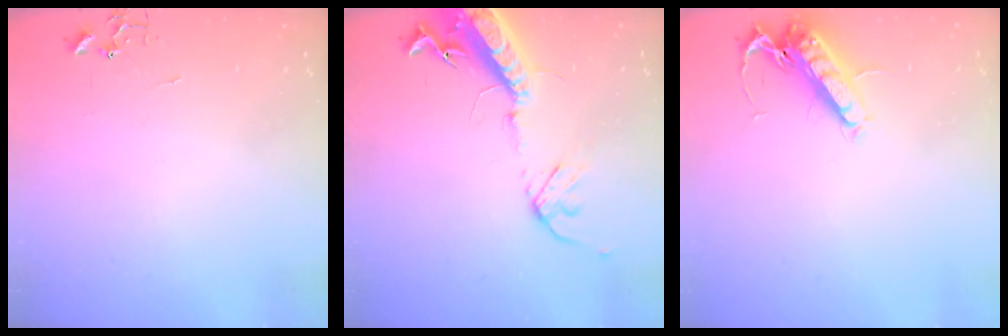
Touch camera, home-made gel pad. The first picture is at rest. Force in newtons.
{"total": 17.1, "press": 16.6, "slide": 4.0}
{"total": 13.8, "press": 13.8, "slide": 1.2}